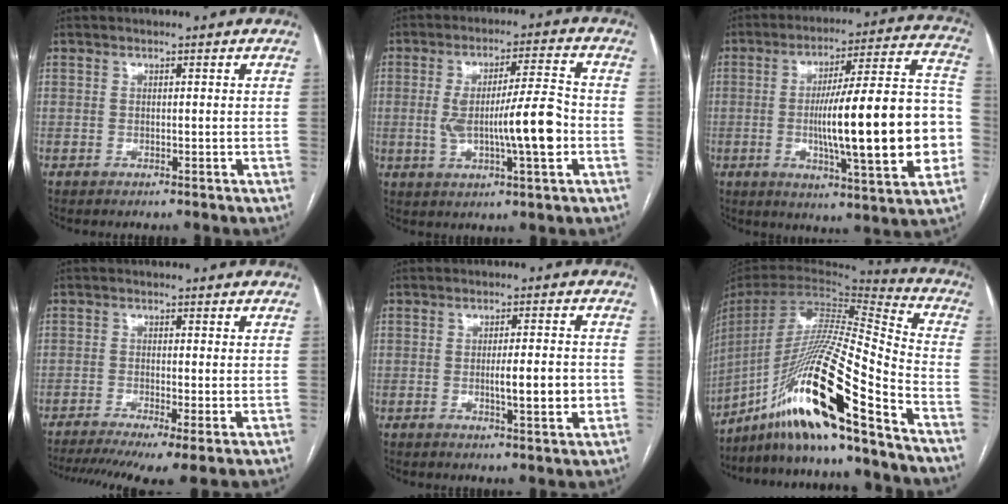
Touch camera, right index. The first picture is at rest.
{"total": 11.2, "force": [-1.7, 1.2, 11.0], "torque": [-0.190, 0.008, -0.027]}
{"total": 22.9, "force": [-3.2, 2.5, 22.6], "torque": [-0.302, 0.020, -0.045]}
{"total": 11.0, "force": [-7.3, 1.7, 8.2], "torque": [-0.141, -0.015, -0.115]}
{"total": 6.2, "force": [-1.0, 0.8, 6.1], "torque": [-0.094, -0.005, -0.014]}
{"total": 23.1, "force": [-15.0, 0.0, 17.6], "torque": [-0.352, -0.023, -0.279]}